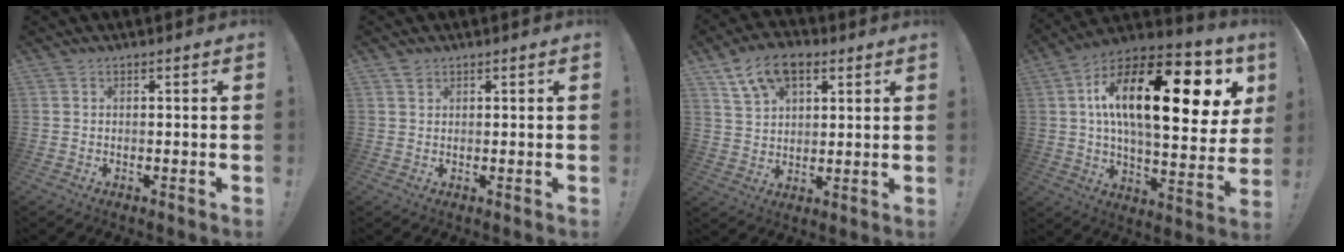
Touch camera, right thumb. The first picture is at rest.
{"total": 1.2, "force": [1.0, 0.7, 0.1], "torque": [0.001, -0.002, 0.018]}
{"total": 11.1, "force": [6.2, 6.8, 6.3], "torque": [-0.109, -0.017, 0.119]}
{"total": 26.3, "force": [7.6, 10.1, 23.1], "torque": [-0.370, -0.034, 0.123]}